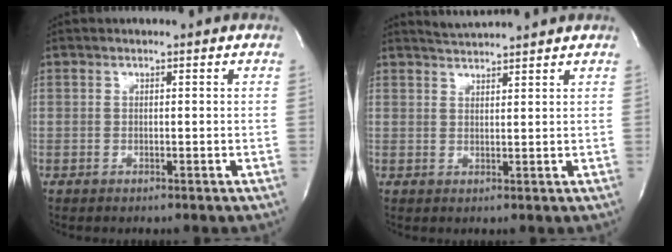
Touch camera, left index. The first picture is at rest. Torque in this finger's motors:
{"motor_torque": [0.27, -0.46, -0.09, -0.01]}